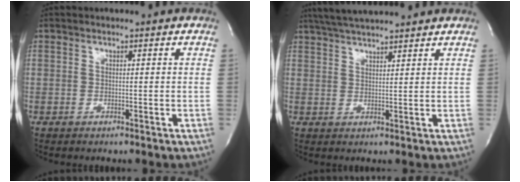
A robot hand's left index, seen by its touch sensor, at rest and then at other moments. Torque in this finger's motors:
{"motor_torque": [0.01, -0.11, 0.50, 0.13]}